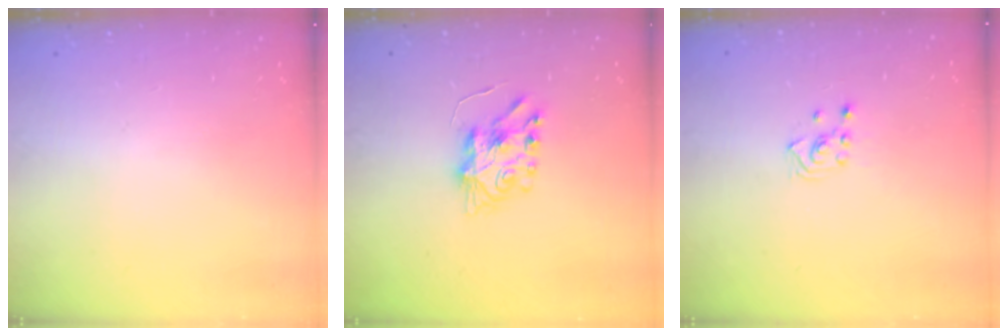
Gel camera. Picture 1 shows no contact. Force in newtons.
{"total": 7.4, "press": 7.4, "slide": 0.4}
{"total": 2.6, "press": 2.4, "slide": 0.9}